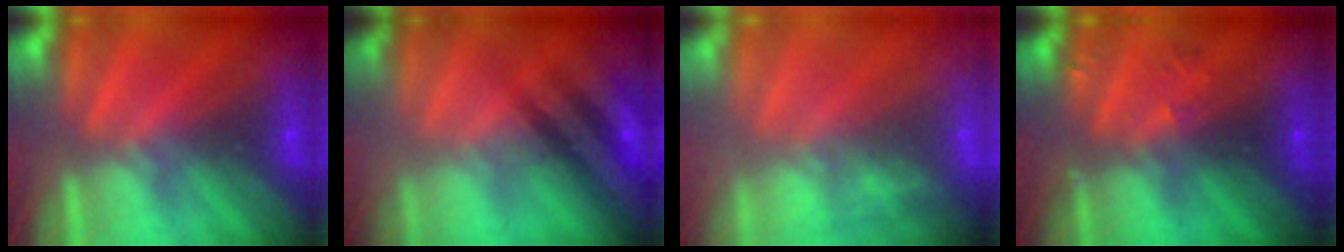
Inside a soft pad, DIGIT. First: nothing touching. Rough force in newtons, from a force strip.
{"total": 2.8}
{"total": 5.5}
{"total": 2.8}